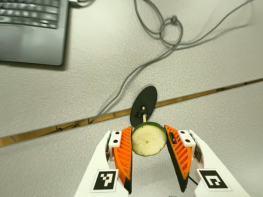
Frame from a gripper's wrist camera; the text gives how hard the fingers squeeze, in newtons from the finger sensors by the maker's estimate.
{"total": 9.3, "left": 10.2, "right": 8.5}